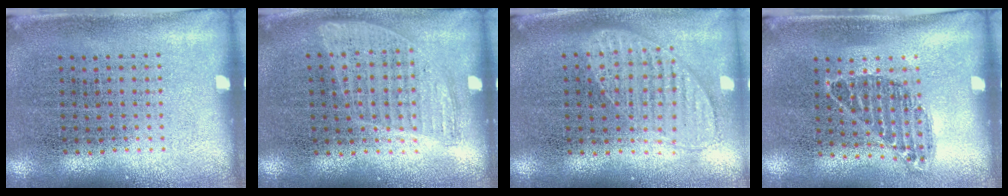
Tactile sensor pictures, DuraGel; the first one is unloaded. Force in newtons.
{"total": 0.9, "press": 0.8, "slide": 0.4}
{"total": 1.0, "press": 1.0, "slide": 0.2}
{"total": 0.9, "press": 0.8, "slide": 0.5}